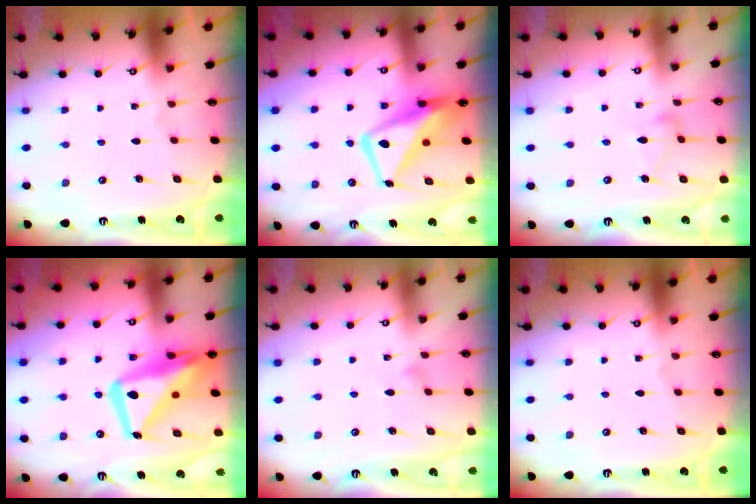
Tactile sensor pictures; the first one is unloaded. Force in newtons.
{"total": 12.7, "press": 12.7, "slide": 1.4}
{"total": 8.7, "press": 8.7, "slide": 0.5}
{"total": 19.4, "press": 19.4, "slide": 1.5}
{"total": 7.3, "press": 7.3, "slide": 0.5}
{"total": 0.0}